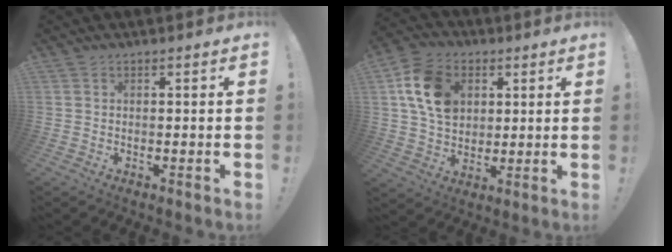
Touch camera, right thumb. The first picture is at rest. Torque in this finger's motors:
{"motor_torque": [1.41, 0.87, -0.23, 0.17, 0.11]}